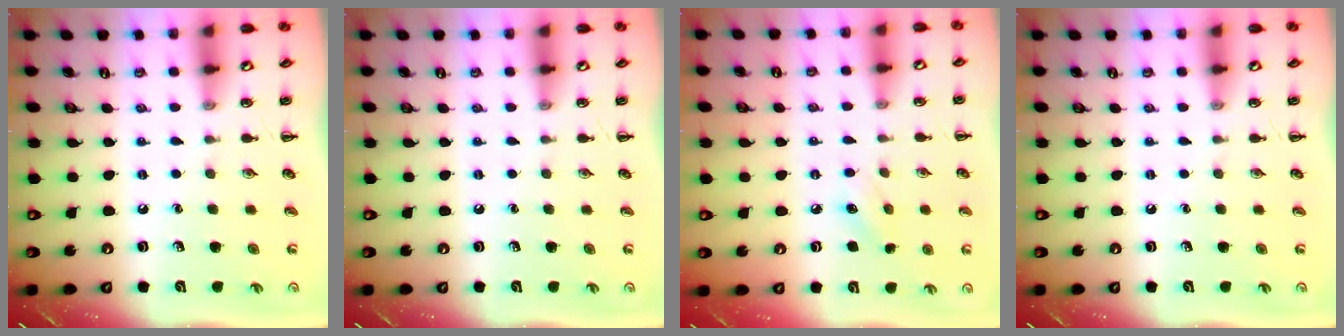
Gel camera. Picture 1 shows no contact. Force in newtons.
{"total": 0.0}
{"total": 4.6, "press": 4.4, "slide": 1.1}
{"total": 0.0}